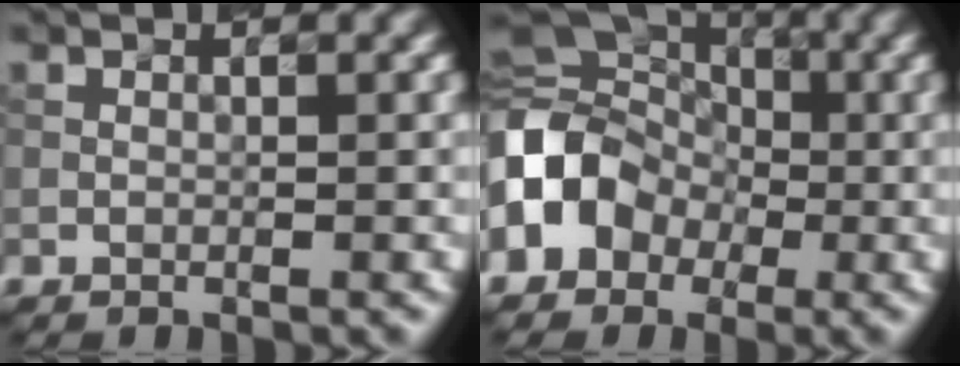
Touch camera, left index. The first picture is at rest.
{"total": 10.6, "force": [-1.7, 8.9, 5.4], "torque": [-0.090, 0.006, -0.070]}